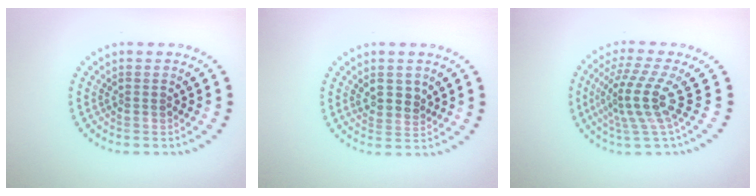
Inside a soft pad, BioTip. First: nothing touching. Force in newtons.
{"total": 2.4, "press": 2.2, "slide": 0.8}
{"total": 4.4, "press": 3.0, "slide": 3.2}